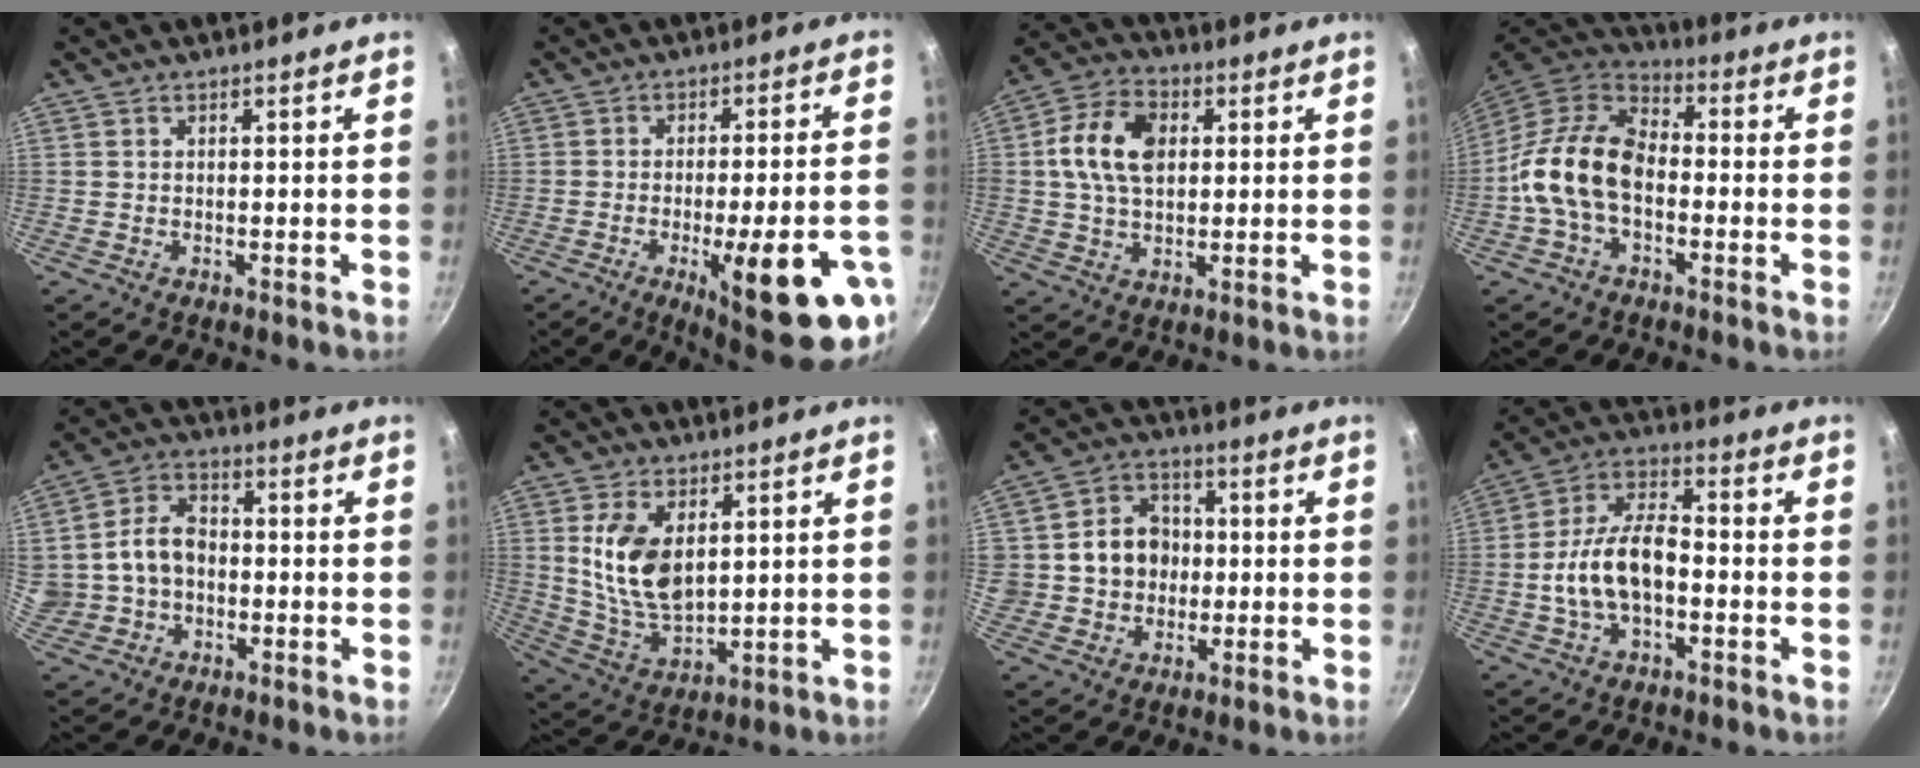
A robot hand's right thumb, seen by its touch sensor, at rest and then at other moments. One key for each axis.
{"total": 19.5, "fx": -7.3, "fy": 4.9, "fz": 17.4, "tx": -0.209, "ty": 0.015, "tz": -0.090}
{"total": 11.6, "fx": 1.9, "fy": 7.9, "fz": 8.3, "tx": -0.136, "ty": 0.011, "tz": 0.023}
{"total": 14.3, "fx": -2.4, "fy": 9.1, "fz": 10.8, "tx": -0.174, "ty": 0.039, "tz": -0.065}
{"total": 10.4, "fx": -0.5, "fy": 8.4, "fz": 6.1, "tx": -0.087, "ty": 0.024, "tz": -0.007}
{"total": 12.3, "fx": 3.0, "fy": 7.2, "fz": 9.5, "tx": -0.170, "ty": -0.026, "tz": 0.070}
{"total": 10.9, "fx": 0.4, "fy": 9.8, "fz": 4.8, "tx": -0.045, "ty": 0.017, "tz": 0.004}
{"total": 12.8, "fx": -2.3, "fy": 7.0, "fz": 10.4, "tx": -0.174, "ty": 0.041, "tz": -0.052}